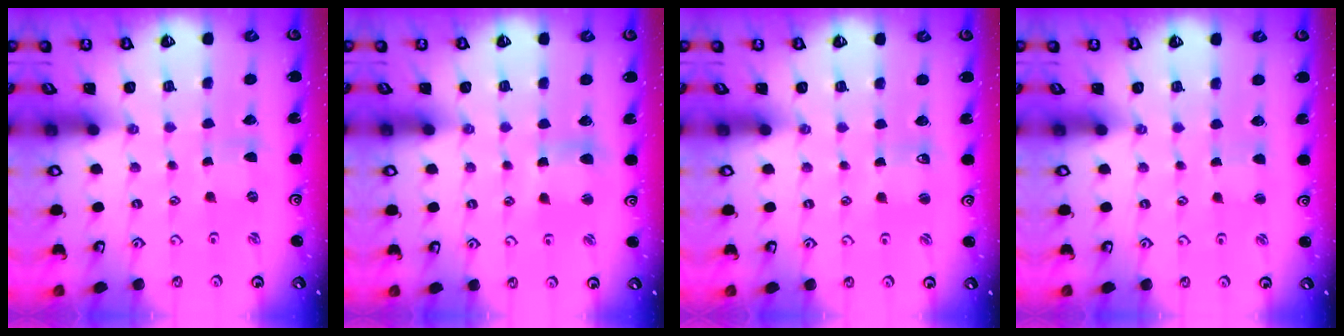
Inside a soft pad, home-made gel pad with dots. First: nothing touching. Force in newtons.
{"total": 5.1, "press": 5.0, "slide": 0.7}
{"total": 1.7, "press": 1.6, "slide": 0.3}
{"total": 1.4, "press": 1.4, "slide": 0.1}